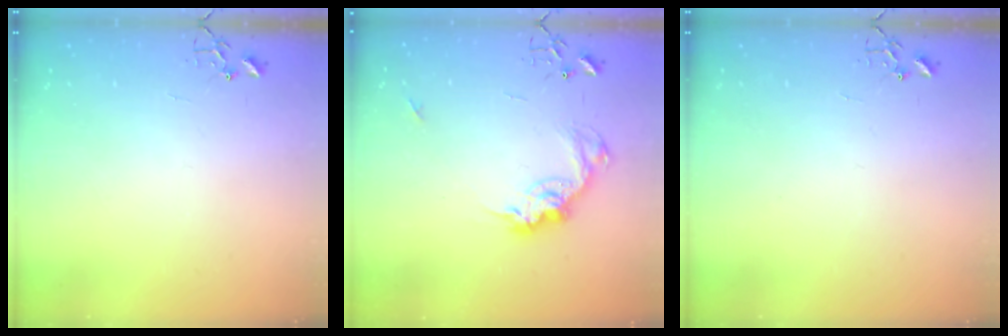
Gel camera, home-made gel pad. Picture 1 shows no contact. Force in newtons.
{"total": 14.4, "press": 14.3, "slide": 1.1}
{"total": 0.0}